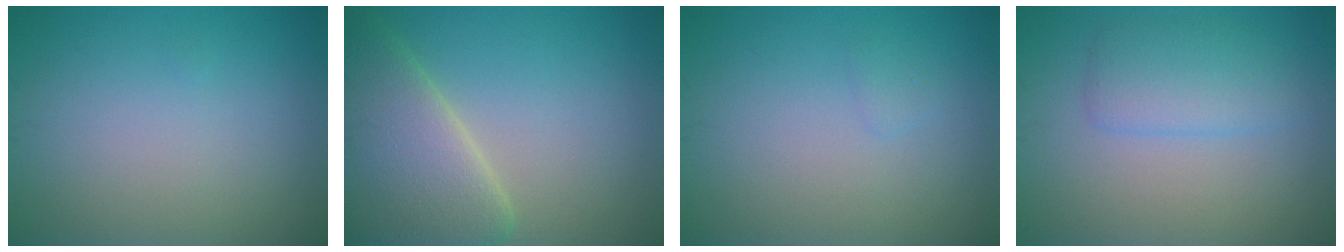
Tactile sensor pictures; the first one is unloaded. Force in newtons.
{"total": 8.7, "press": 8.7, "slide": 0.7}
{"total": 0.6, "press": 0.6, "slide": 0.0}
{"total": 3.1, "press": 3.0, "slide": 0.1}